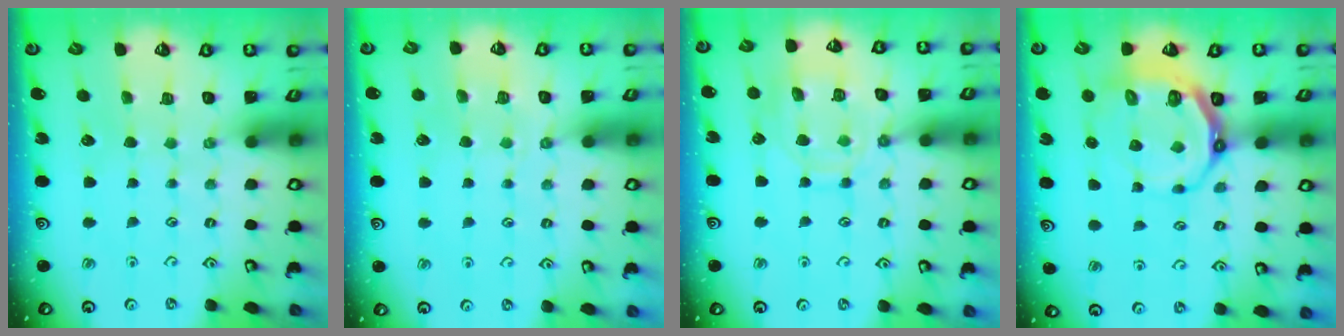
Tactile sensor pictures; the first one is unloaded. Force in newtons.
{"total": 3.2, "press": 3.1, "slide": 0.7}
{"total": 13.4, "press": 13.3, "slide": 1.2}
{"total": 8.7, "press": 7.9, "slide": 3.8}